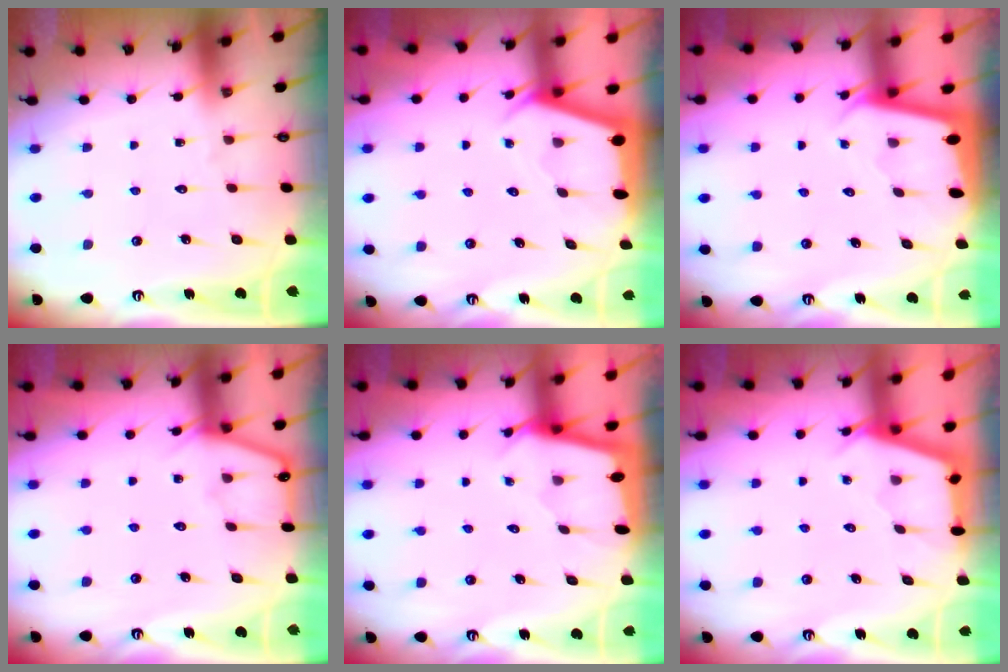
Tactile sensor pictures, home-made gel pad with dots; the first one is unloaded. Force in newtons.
{"total": 2.4, "press": 2.4, "slide": 0.3}
{"total": 1.9, "press": 1.9, "slide": 0.1}
{"total": 4.5, "press": 4.5, "slide": 0.6}
{"total": 1.6, "press": 1.6, "slide": 0.2}
{"total": 2.6, "press": 2.6, "slide": 0.3}